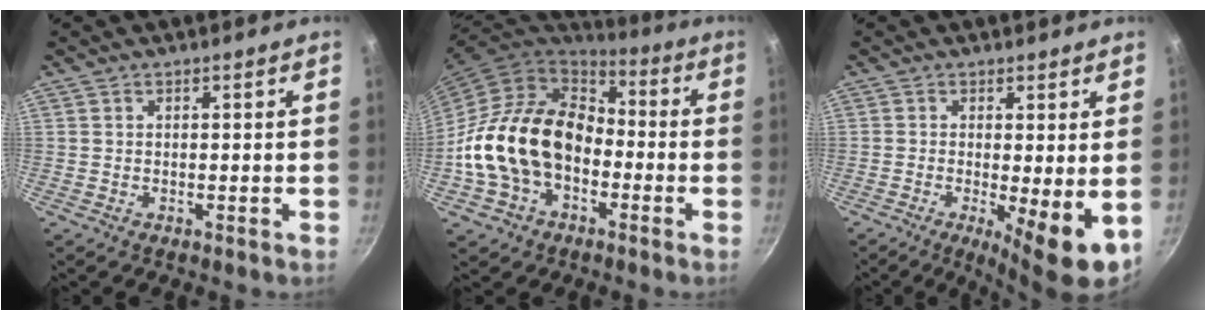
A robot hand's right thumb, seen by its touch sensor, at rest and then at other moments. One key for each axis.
{"total": 19.5, "fx": -3.8, "fy": 14.0, "fz": 13.0, "tx": -0.207, "ty": 0.052, "tz": -0.074}
{"total": 8.1, "fx": -1.2, "fy": 1.9, "fz": 7.8, "tx": -0.112, "ty": -0.011, "tz": -0.011}